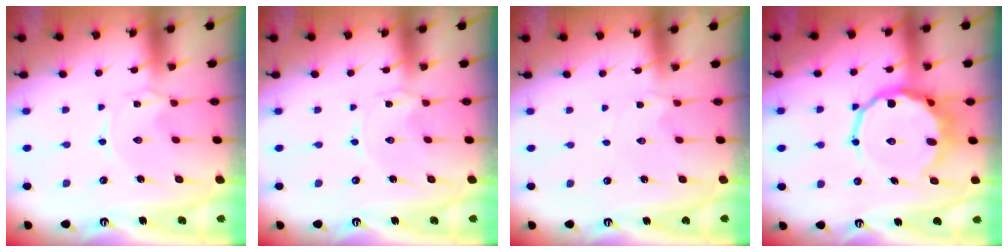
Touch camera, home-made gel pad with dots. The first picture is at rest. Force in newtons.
{"total": 0.0}
{"total": 1.3, "press": 1.3, "slide": 0.4}
{"total": 13.0, "press": 12.5, "slide": 3.5}